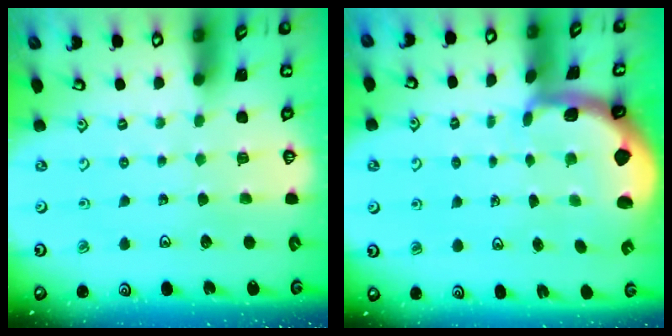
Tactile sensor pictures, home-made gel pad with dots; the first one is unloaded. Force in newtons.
{"total": 1.7, "press": 1.6, "slide": 0.4}